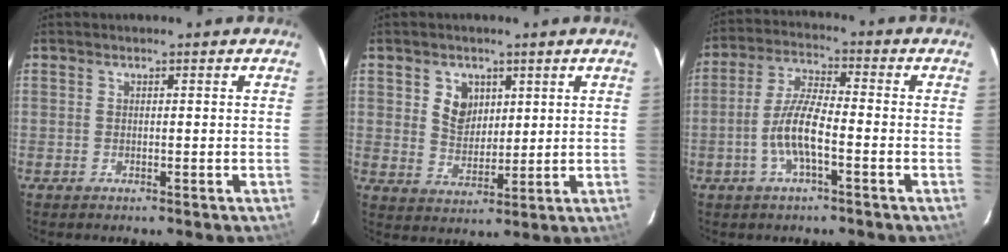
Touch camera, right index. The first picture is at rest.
{"total": 6.1, "force": [2.3, 4.9, 2.8], "torque": [-0.047, 0.006, 0.049]}
{"total": 8.2, "force": [-2.9, 2.0, 7.4], "torque": [-0.153, 0.003, -0.056]}